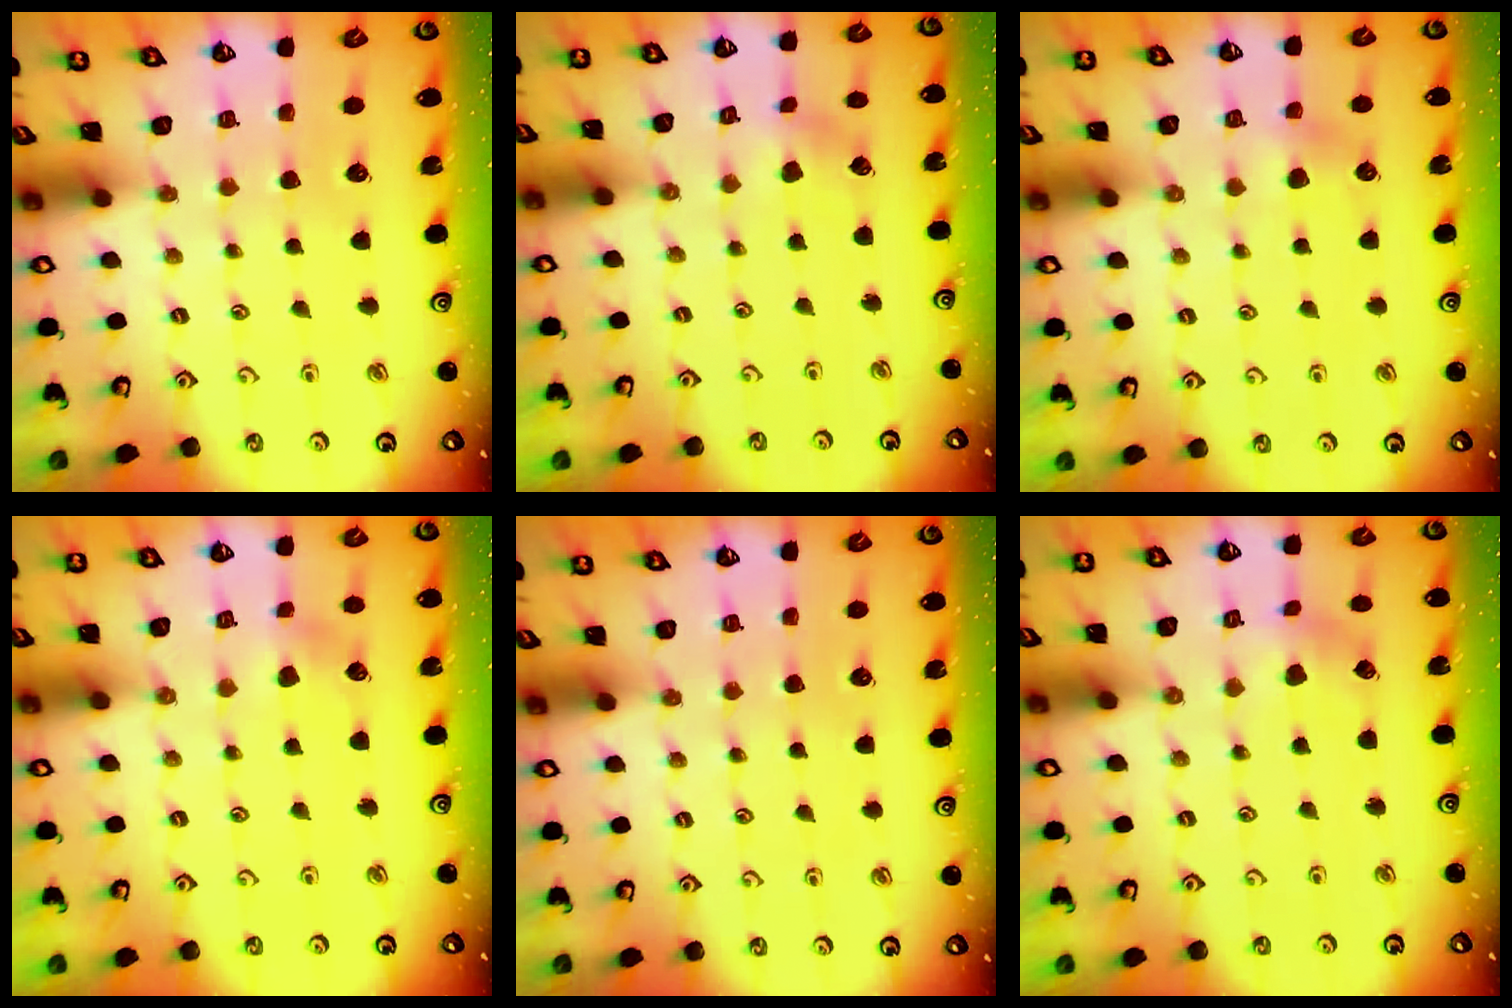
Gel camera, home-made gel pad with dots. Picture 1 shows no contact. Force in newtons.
{"total": 2.4, "press": 2.4, "slide": 0.6}
{"total": 2.9, "press": 2.9, "slide": 0.3}
{"total": 3.4, "press": 3.4, "slide": 0.4}
{"total": 0.0}
{"total": 3.5, "press": 3.4, "slide": 0.6}